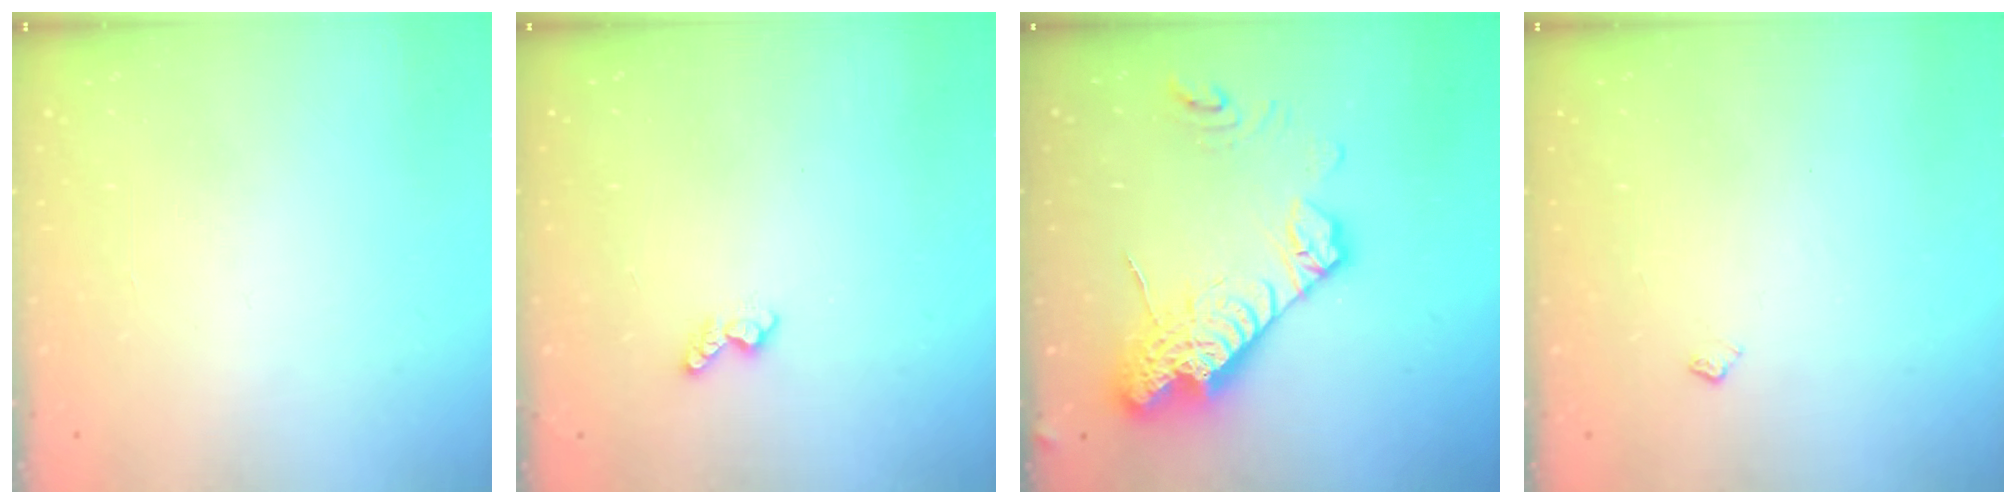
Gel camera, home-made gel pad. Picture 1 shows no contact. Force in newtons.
{"total": 3.6, "press": 3.5, "slide": 0.6}
{"total": 18.7, "press": 18.6, "slide": 1.6}
{"total": 3.2, "press": 3.1, "slide": 0.5}